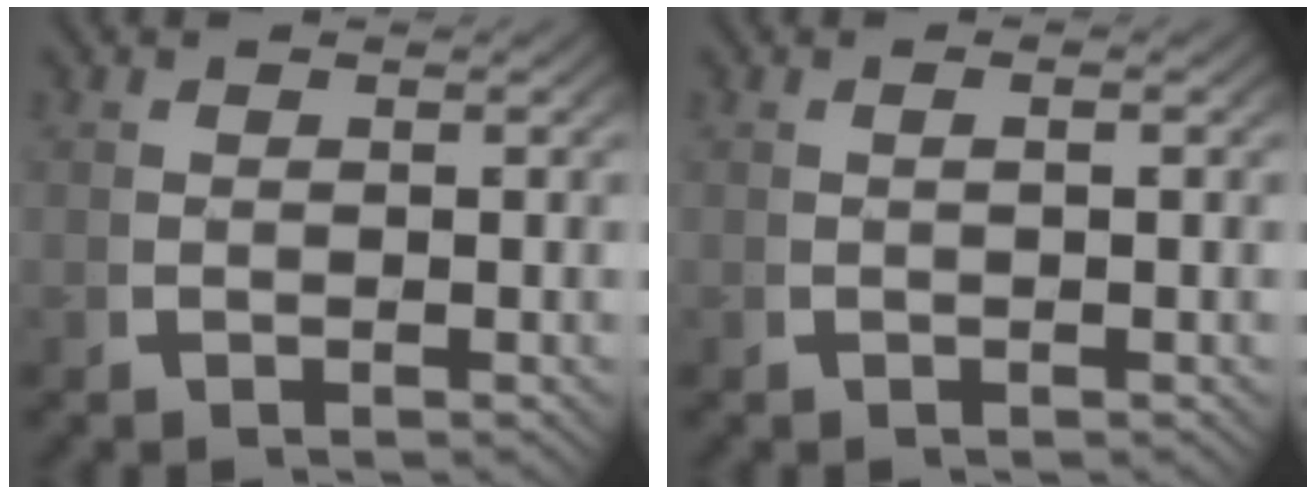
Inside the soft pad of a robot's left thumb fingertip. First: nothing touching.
{"total": 0.7, "force": [-0.1, -0.1, 0.7], "torque": [-0.010, 0.006, -0.003]}